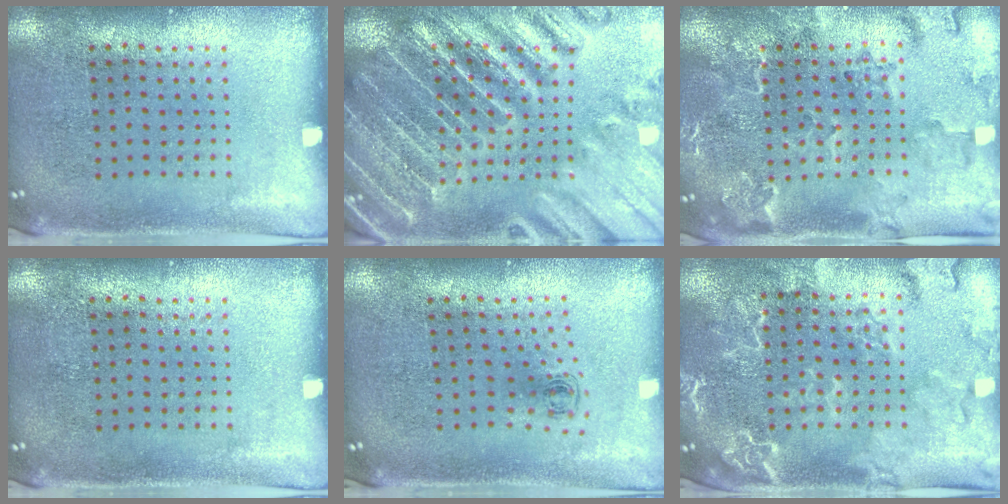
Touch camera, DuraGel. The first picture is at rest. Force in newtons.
{"total": 4.2, "press": 3.9, "slide": 1.5}
{"total": 2.4, "press": 2.2, "slide": 1.1}
{"total": 0.0}
{"total": 0.6, "press": 0.3, "slide": 0.5}
{"total": 2.5, "press": 2.4, "slide": 0.7}